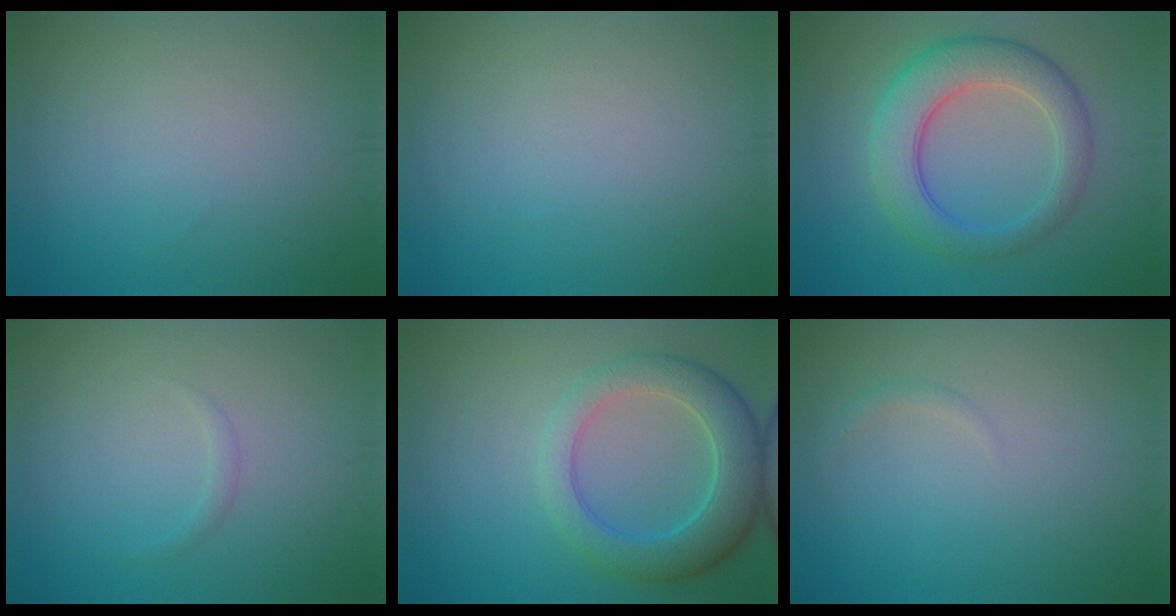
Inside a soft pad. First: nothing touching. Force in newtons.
{"total": 0.0}
{"total": 6.5, "press": 6.5, "slide": 0.1}
{"total": 0.7, "press": 0.7, "slide": 0.1}
{"total": 6.2, "press": 6.2, "slide": 0.3}
{"total": 0.7, "press": 0.7, "slide": 0.1}